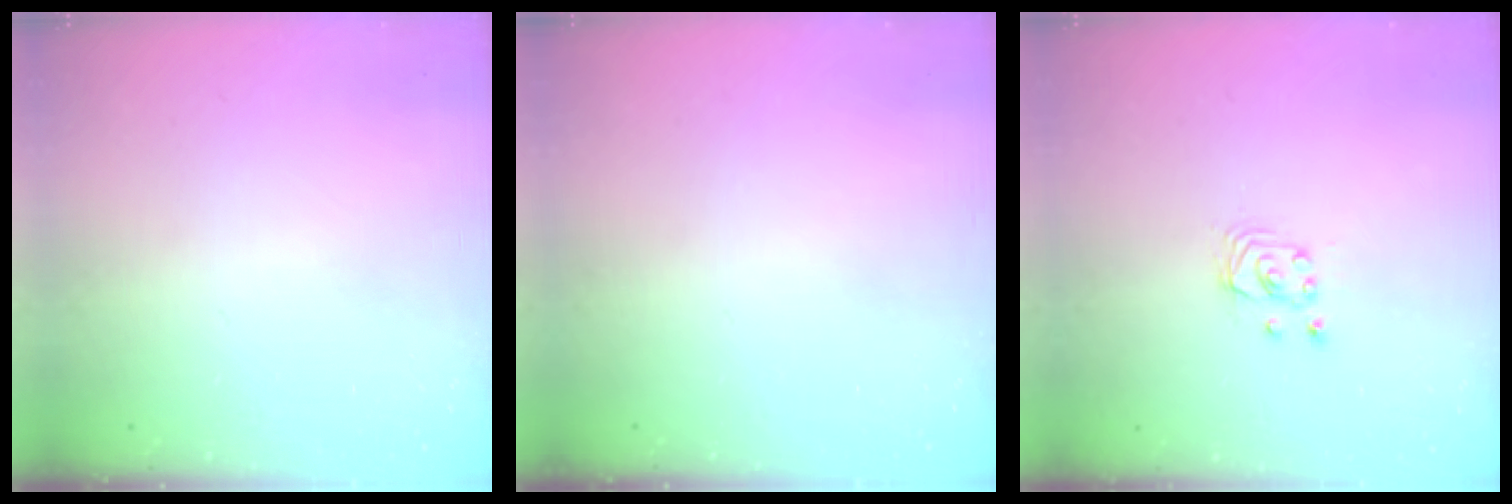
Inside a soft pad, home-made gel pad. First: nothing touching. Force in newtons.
{"total": 0.0}
{"total": 2.5, "press": 2.5, "slide": 0.3}